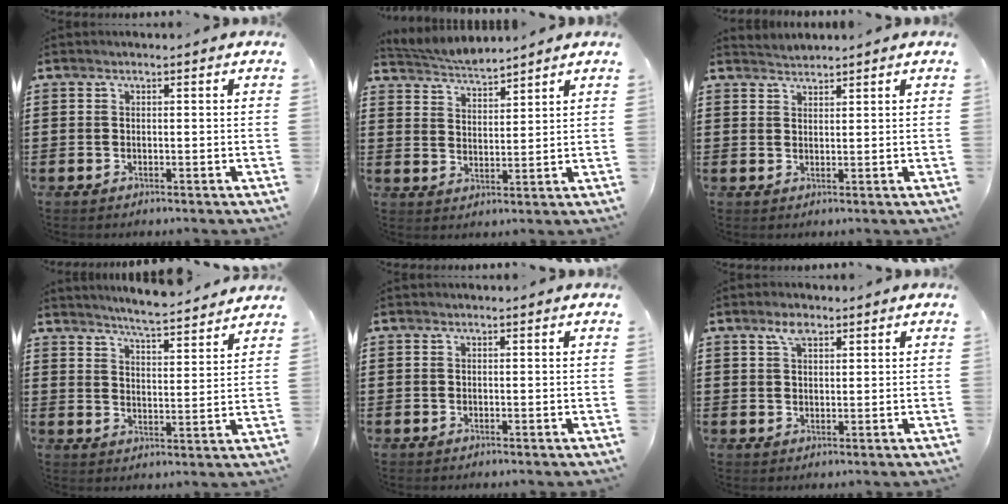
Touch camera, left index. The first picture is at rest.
{"total": 3.6, "force": [3.5, 0.2, 0.3], "torque": [-0.020, -0.016, 0.062]}
{"total": 1.7, "force": [1.7, 0.0, -0.1], "torque": [-0.002, 0.003, 0.032]}
{"total": 4.8, "force": [4.7, -0.7, 1.0], "torque": [-0.031, -0.036, 0.077]}
{"total": 0.0}
{"total": 3.1, "force": [2.1, 1.4, 1.8], "torque": [-0.033, 0.001, 0.036]}